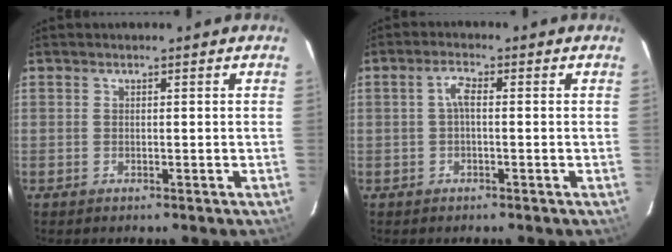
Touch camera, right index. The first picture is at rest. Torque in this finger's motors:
{"motor_torque": [0.37, -0.21, 0.25, 0.07]}